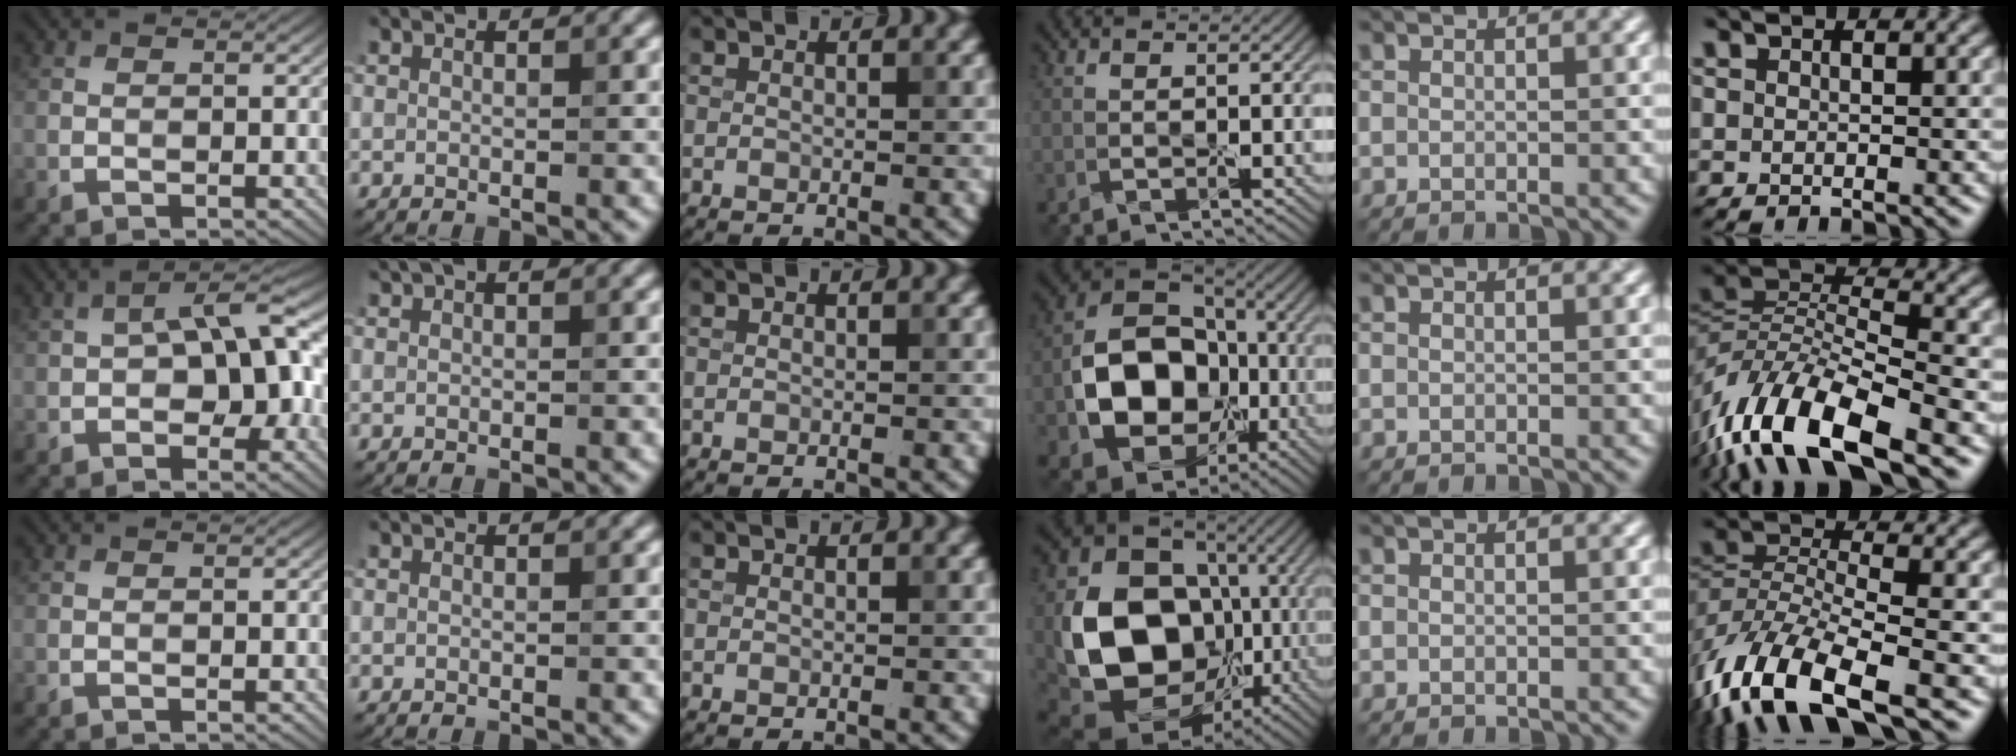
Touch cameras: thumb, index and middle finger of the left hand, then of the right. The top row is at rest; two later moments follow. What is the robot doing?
{"motion": "peel", "object": "plastic screen protector"}